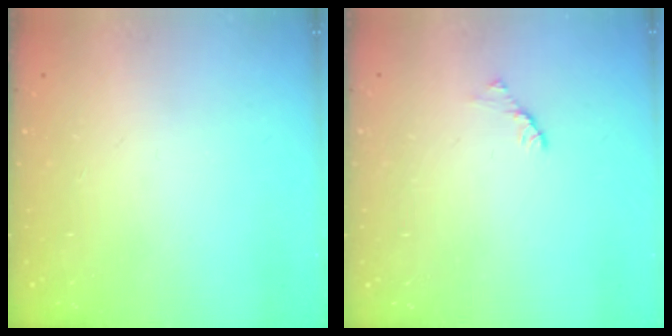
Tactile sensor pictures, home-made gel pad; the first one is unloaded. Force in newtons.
{"total": 1.7, "press": 1.6, "slide": 0.4}